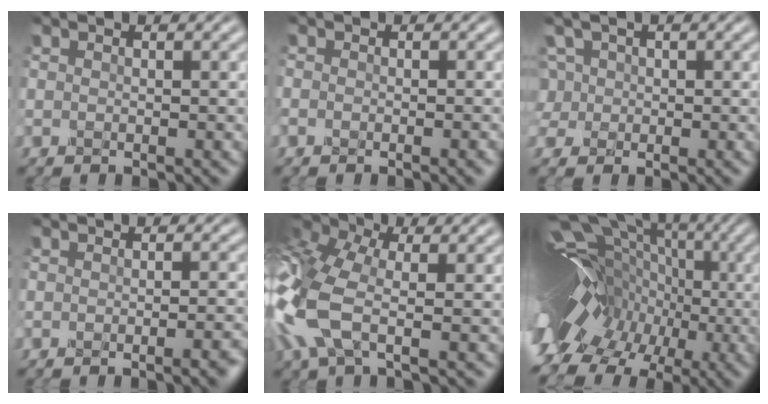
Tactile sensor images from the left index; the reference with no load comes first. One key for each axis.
{"total": 2.7, "fx": -1.0, "fy": 1.5, "fz": 2.0, "tx": -0.013, "ty": 0.006, "tz": -0.019}
{"total": 3.5, "fx": 0.7, "fy": 3.2, "fz": 1.2, "tx": -0.021, "ty": 0.029, "tz": -0.001}
{"total": 3.7, "fx": -1.6, "fy": 1.5, "fz": 3.0, "tx": -0.010, "ty": 0.007, "tz": -0.023}
{"total": 8.7, "fx": -1.6, "fy": 4.4, "fz": 7.3, "tx": -0.198, "ty": 0.003, "tz": -0.050}
{"total": 18.4, "fx": -2.2, "fy": 12.3, "fz": 13.5, "tx": -0.208, "ty": 0.047, "tz": -0.043}